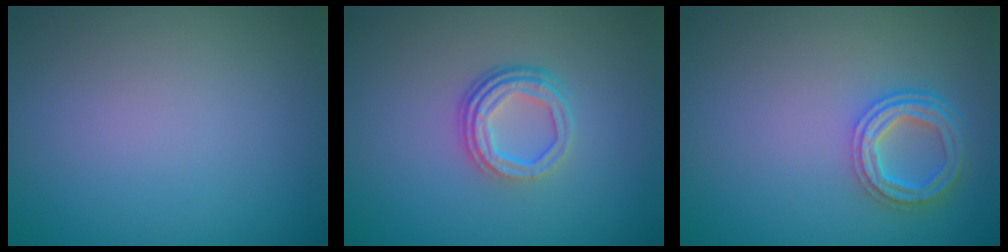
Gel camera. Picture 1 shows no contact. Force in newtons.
{"total": 3.6, "press": 2.6, "slide": 2.4}
{"total": 4.0, "press": 3.2, "slide": 2.3}